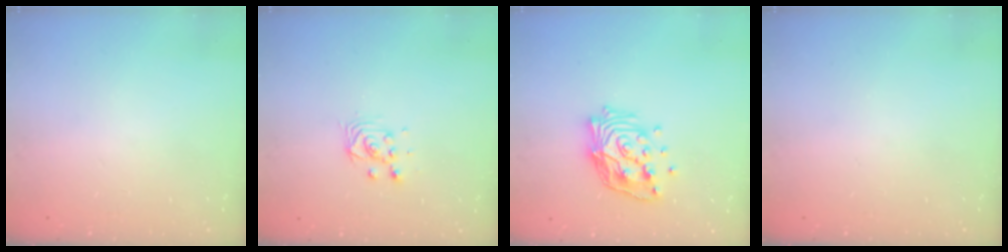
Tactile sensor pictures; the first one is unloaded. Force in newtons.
{"total": 3.6, "press": 3.6, "slide": 0.1}
{"total": 14.9, "press": 14.8, "slide": 1.1}
{"total": 0.0}